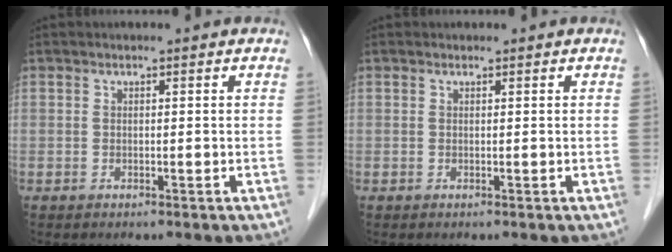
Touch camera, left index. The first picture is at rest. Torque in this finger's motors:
{"motor_torque": [0.10, -0.02, -0.02, -0.01]}